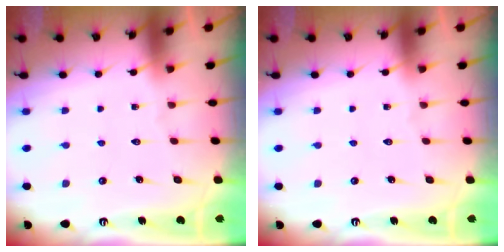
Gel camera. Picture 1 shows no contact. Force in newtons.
{"total": 0.0}